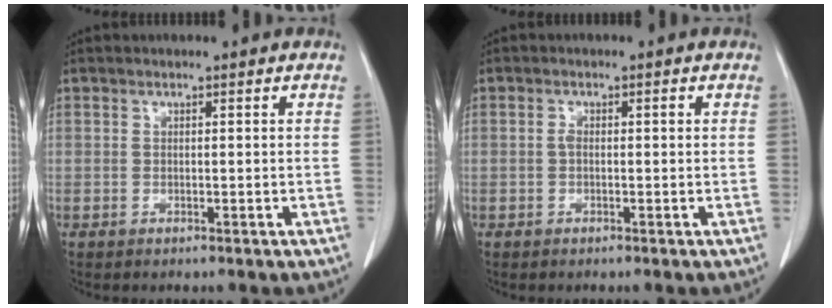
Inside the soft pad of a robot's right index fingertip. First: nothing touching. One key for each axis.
{"total": 1.3, "fx": 0.1, "fy": 0.5, "fz": 1.2, "tx": -0.017, "ty": 0.005, "tz": 0.003}